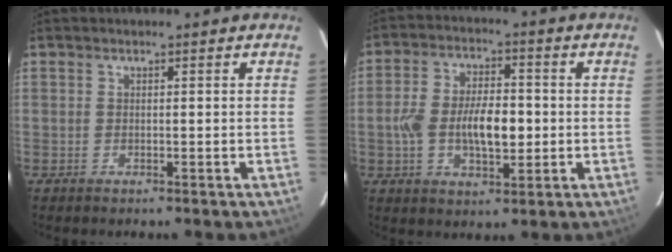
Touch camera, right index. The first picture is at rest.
{"total": 10.7, "force": [-1.4, 5.1, 9.3], "torque": [-0.179, 0.007, -0.025]}